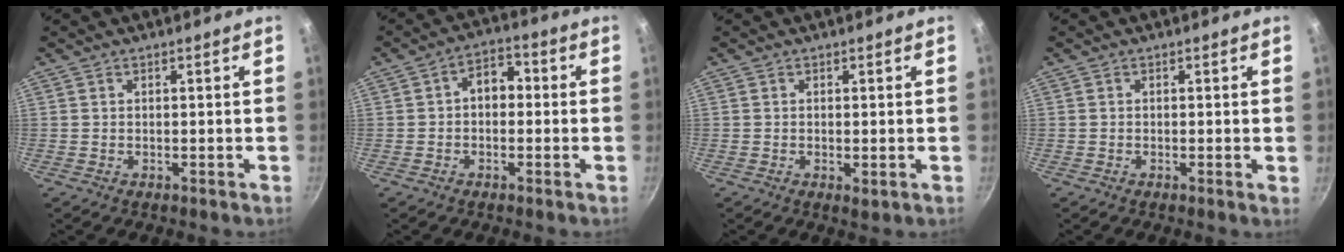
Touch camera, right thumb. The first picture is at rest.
{"total": 5.6, "force": [0.1, 3.9, 3.9], "torque": [-0.029, 0.018, -0.012]}
{"total": 1.3, "force": [-0.2, 0.5, 1.2], "torque": [-0.022, -0.006, -0.003]}
{"total": 0.6, "force": [-0.1, 0.0, 0.6], "torque": [-0.008, -0.002, -0.006]}